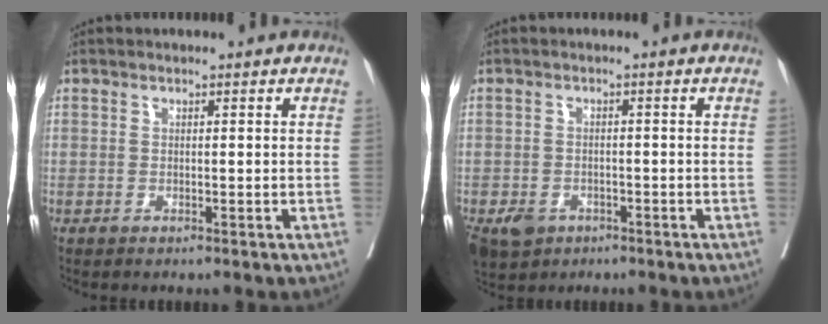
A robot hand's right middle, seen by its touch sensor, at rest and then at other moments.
{"total": 6.6, "force": [-3.8, 4.9, 2.4], "torque": [-0.048, -0.002, -0.055]}